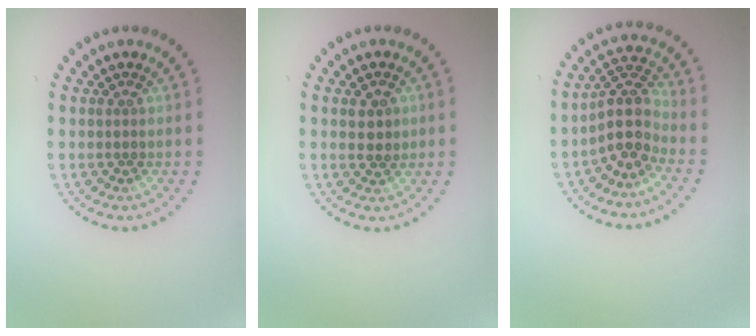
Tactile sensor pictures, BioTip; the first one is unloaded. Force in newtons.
{"total": 1.9, "press": 1.8, "slide": 0.3}
{"total": 4.0, "press": 3.1, "slide": 2.5}